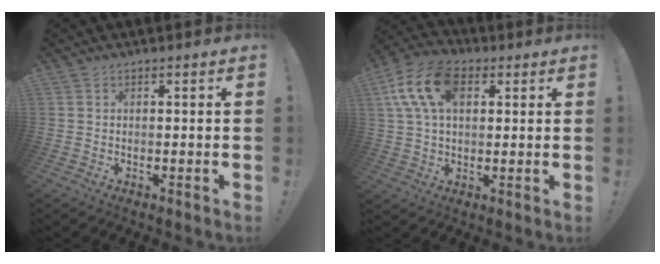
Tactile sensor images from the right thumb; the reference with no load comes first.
{"total": 15.6, "force": [5.1, 9.7, 11.0], "torque": [-0.204, -0.003, 0.093]}